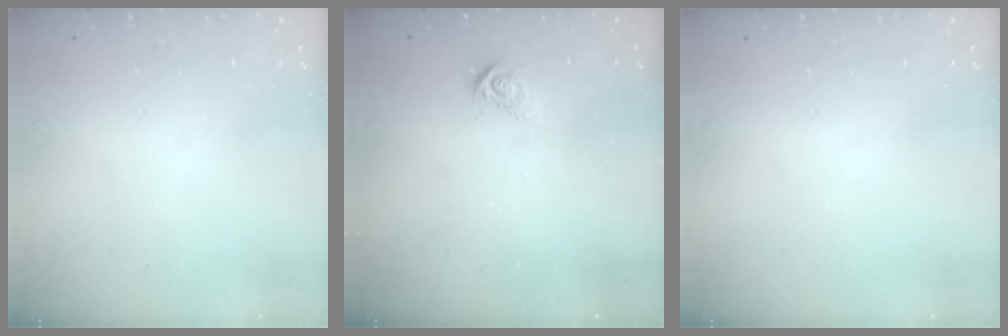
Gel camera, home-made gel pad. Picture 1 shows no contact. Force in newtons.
{"total": 4.2, "press": 4.2, "slide": 0.4}
{"total": 0.0}